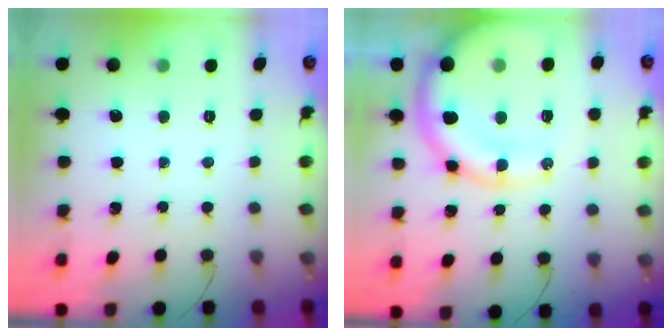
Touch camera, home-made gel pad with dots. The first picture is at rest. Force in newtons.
{"total": 17.1, "press": 16.8, "slide": 3.1}